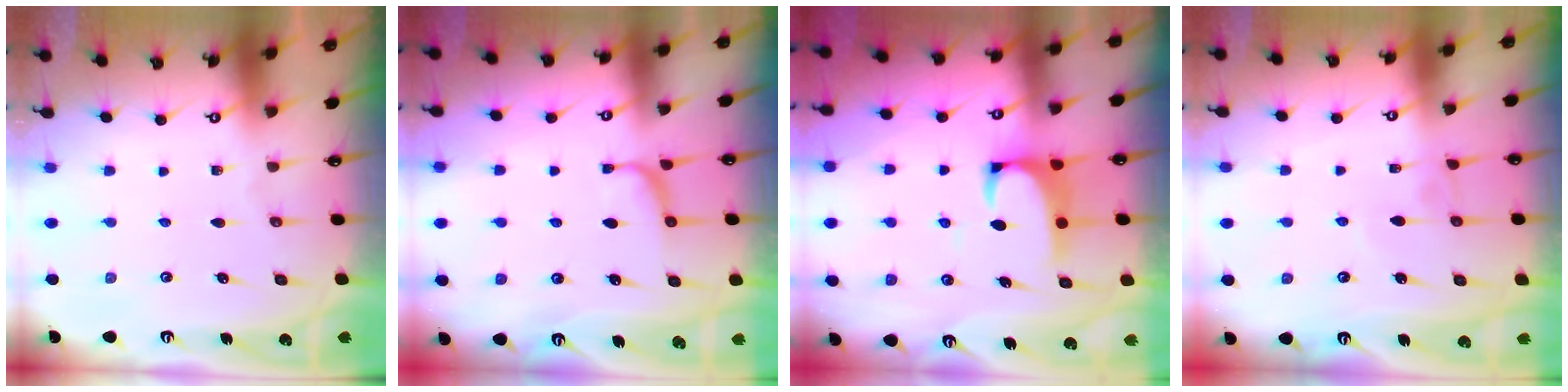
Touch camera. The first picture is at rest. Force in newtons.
{"total": 0.7, "press": 0.3, "slide": 0.6}
{"total": 2.2, "press": 2.0, "slide": 1.0}
{"total": 2.0, "press": 2.0, "slide": 0.2}